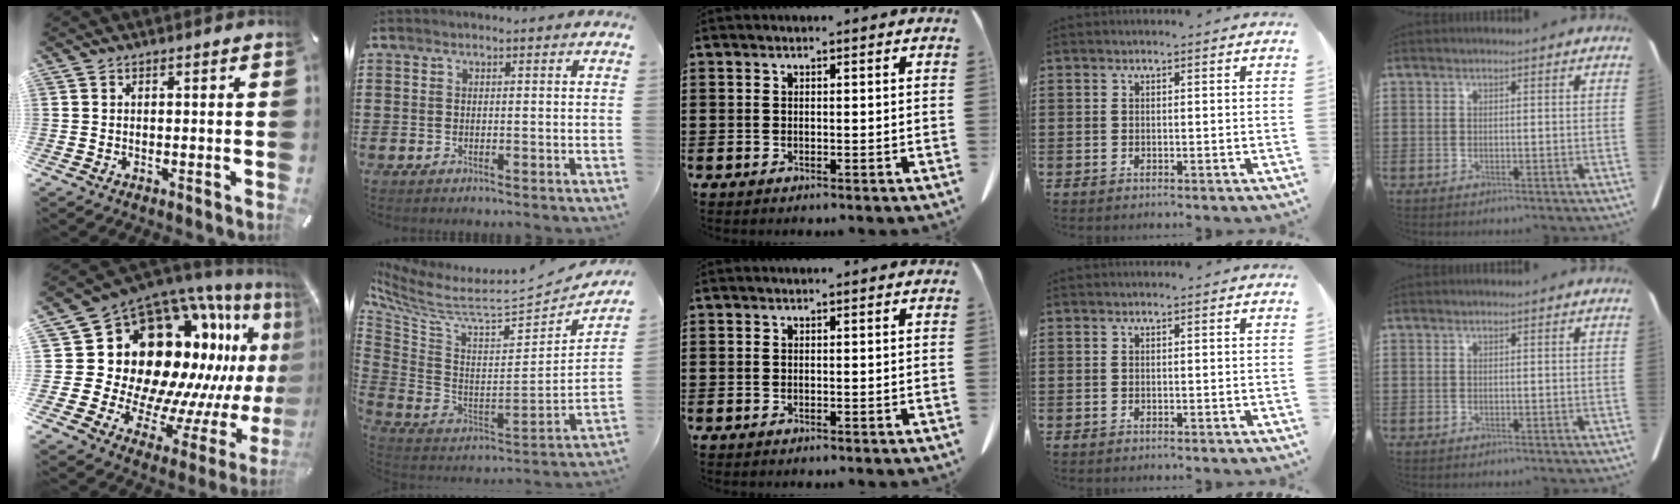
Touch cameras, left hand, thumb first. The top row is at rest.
{"thumb": {"total": 29.2, "force": [9.0, 19.7, 19.5], "torque": [-0.309, -0.154, 0.209]}, "index": {"total": 5.5, "force": [4.1, 0.9, 3.6], "torque": [-0.091, -0.052, 0.059]}}